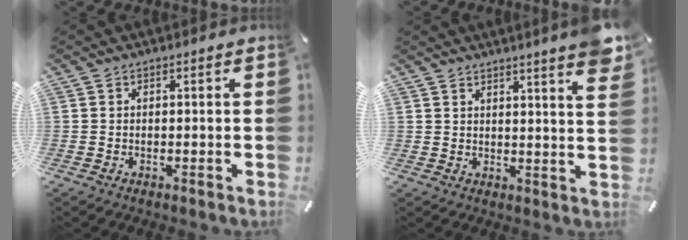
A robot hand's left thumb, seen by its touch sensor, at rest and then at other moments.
{"total": 6.0, "force": [4.8, 0.5, 3.5], "torque": [-0.051, -0.030, 0.079]}